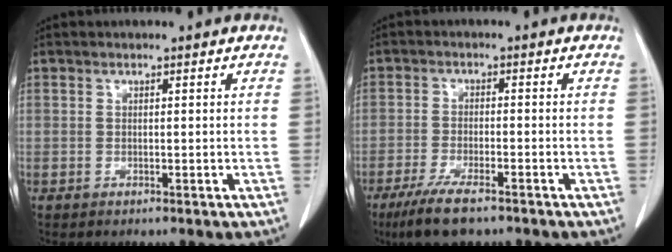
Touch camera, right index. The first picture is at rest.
{"total": 7.7, "force": [-5.5, 1.5, 5.2], "torque": [-0.096, -0.018, -0.091]}